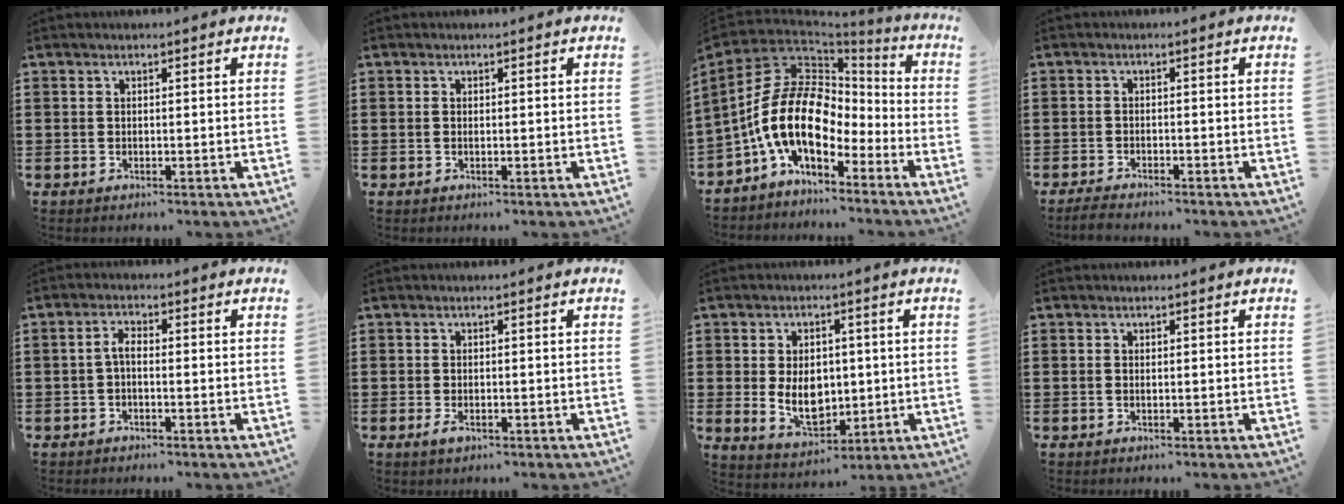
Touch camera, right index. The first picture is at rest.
{"total": 0.0}
{"total": 16.6, "force": [-3.2, 10.1, 12.8], "torque": [-0.292, 0.014, -0.065]}
{"total": 1.9, "force": [-1.9, 0.1, 0.2], "torque": [-0.014, -0.003, -0.040]}
{"total": 2.3, "force": [-0.7, 0.8, 2.0], "torque": [-0.047, 0.001, -0.018]}
{"total": 1.3, "force": [-0.5, 0.6, 1.0], "torque": [-0.026, -0.003, -0.013]}
{"total": 7.5, "force": [-0.2, 5.2, 5.4], "torque": [-0.096, -0.001, -0.009]}
{"total": 0.0}